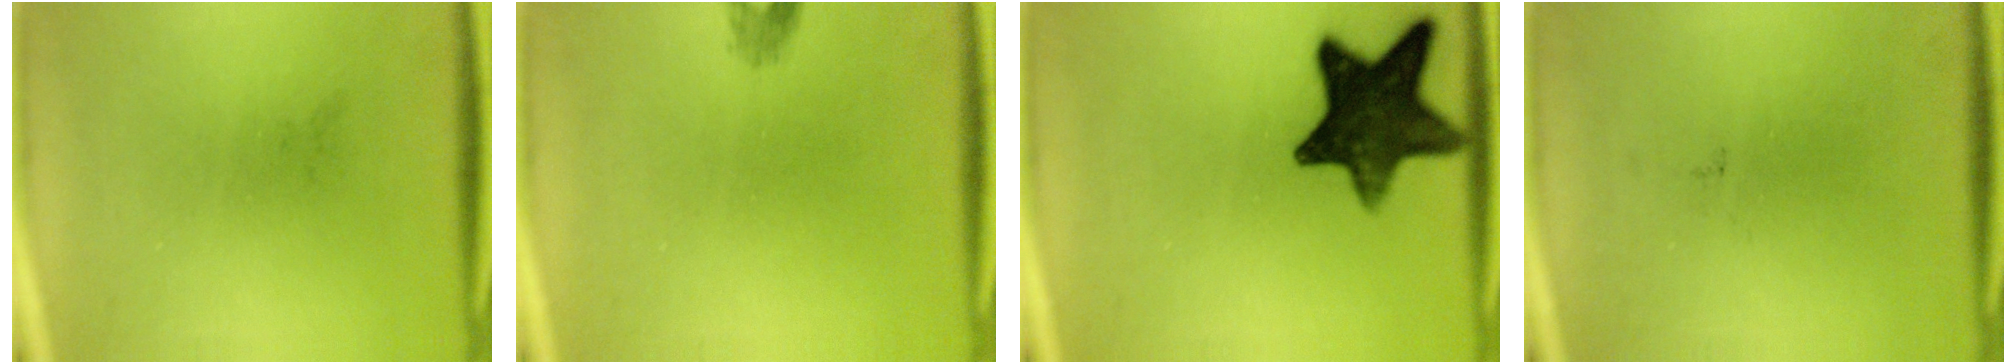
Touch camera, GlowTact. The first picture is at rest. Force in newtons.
{"total": 1.2}
{"total": 14.0}
{"total": 0.0}